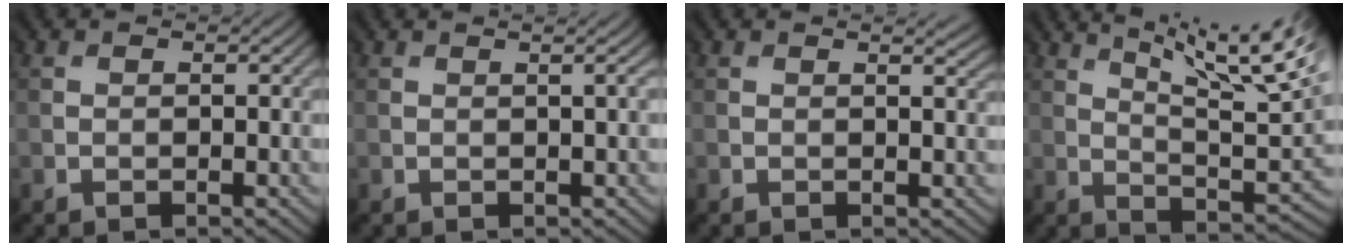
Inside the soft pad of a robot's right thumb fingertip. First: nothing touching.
{"total": 1.2, "force": [0.4, 0.2, 1.1], "torque": [-0.005, 0.006, 0.005]}
{"total": 1.7, "force": [0.7, 0.4, 1.5], "torque": [-0.021, 0.000, 0.011]}
{"total": 13.5, "force": [8.0, 3.0, 10.5], "torque": [-0.173, 0.018, 0.129]}